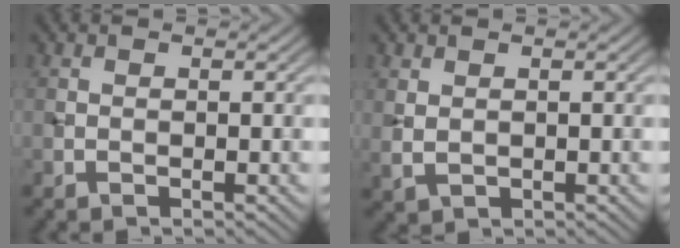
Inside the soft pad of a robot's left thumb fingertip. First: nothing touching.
{"total": 1.7, "force": [0.5, 1.1, 1.1], "torque": [-0.033, -0.004, 0.017]}